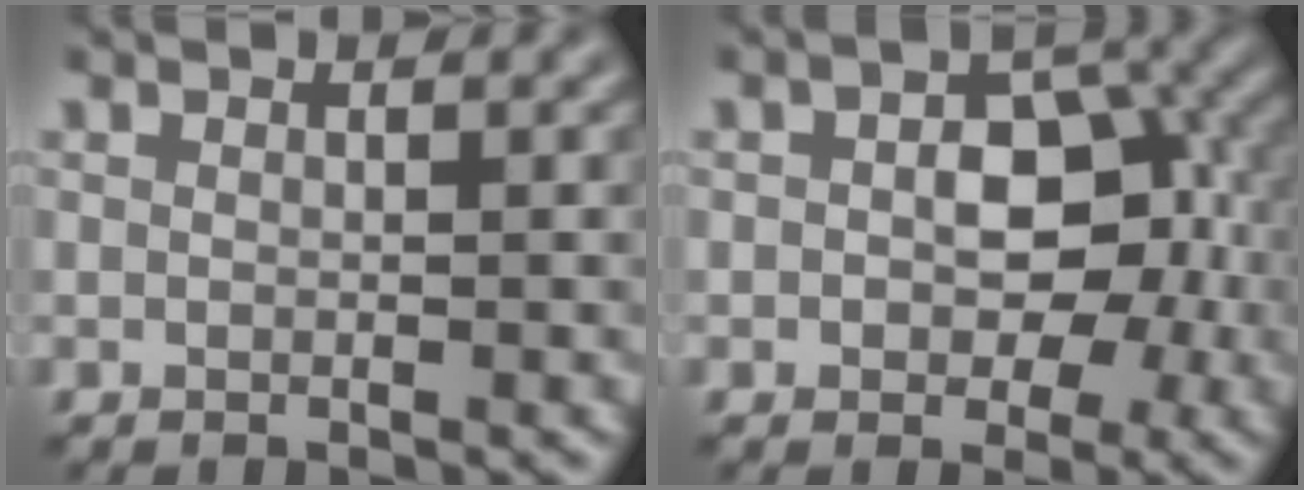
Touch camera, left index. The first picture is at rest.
{"total": 5.9, "force": [-0.2, 4.0, 4.3], "torque": [-0.050, 0.001, -0.006]}